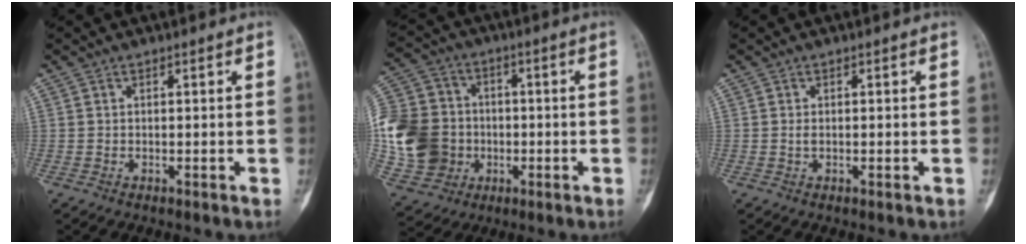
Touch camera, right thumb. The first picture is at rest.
{"total": 19.3, "force": [-2.0, 16.6, 9.6], "torque": [-0.199, 0.023, -0.027]}
{"total": 1.0, "force": [-0.1, 0.3, 0.9], "torque": [-0.017, -0.002, 0.000]}